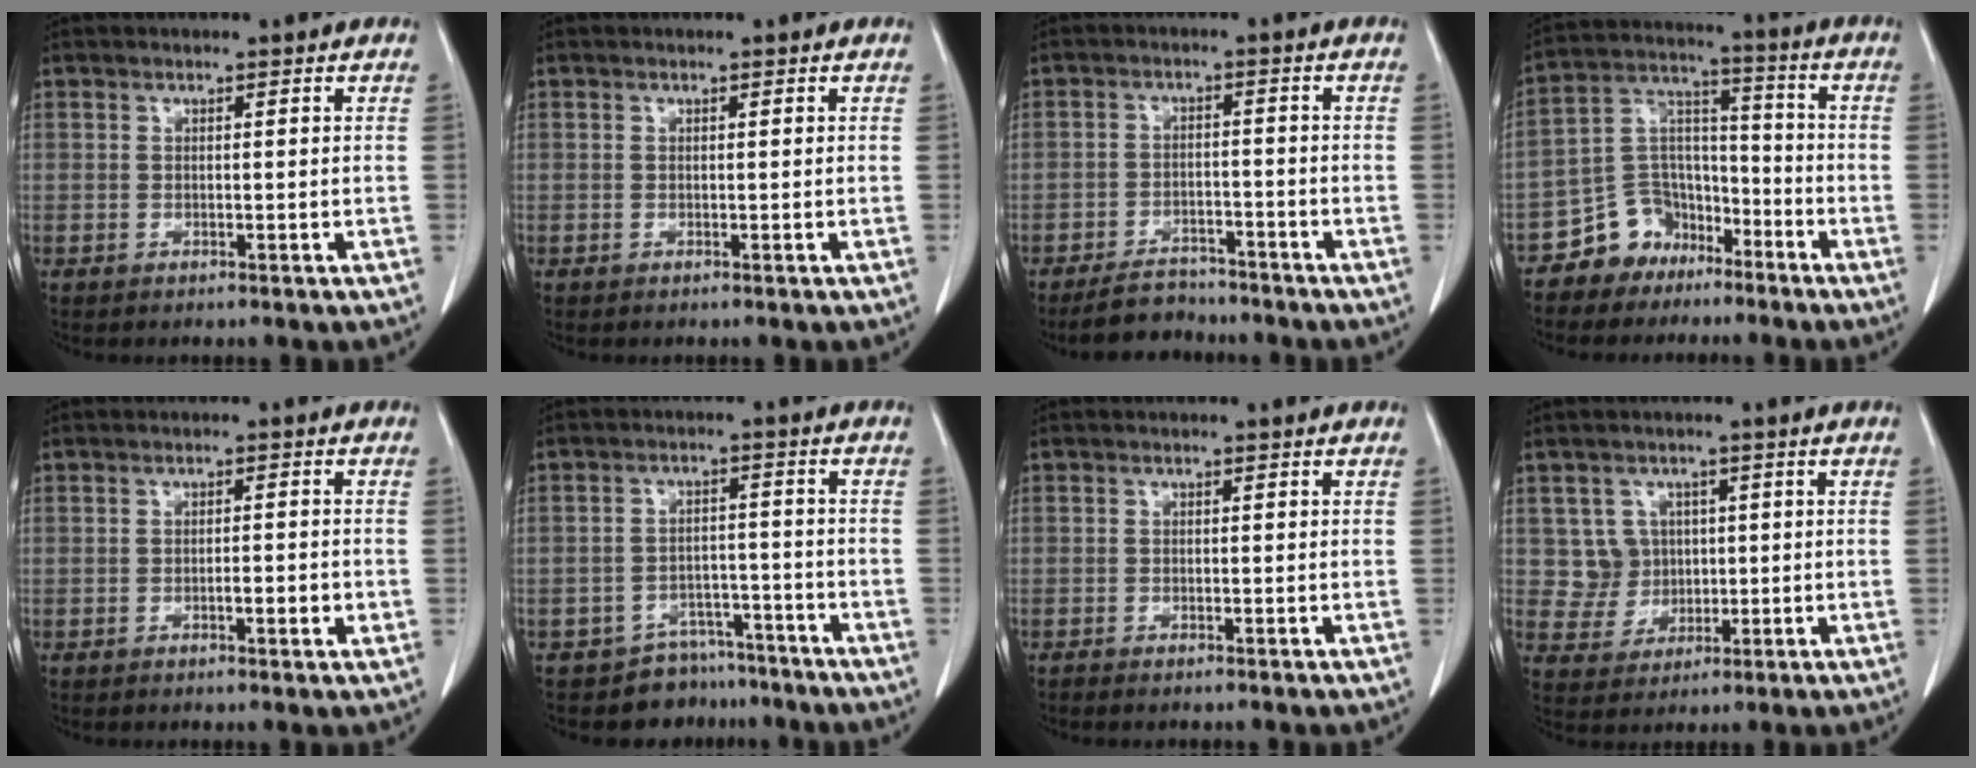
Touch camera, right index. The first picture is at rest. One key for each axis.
{"total": 0.0}
{"total": 5.7, "fx": -5.1, "fy": 2.4, "fz": 1.0, "tx": -0.019, "ty": -0.003, "tz": -0.086}
{"total": 9.0, "fx": -6.2, "fy": 6.3, "fz": 1.4, "tx": -0.025, "ty": 0.044, "tz": -0.110}
{"total": 2.6, "fx": -0.8, "fy": 0.5, "fz": 2.4, "tx": -0.038, "ty": 0.001, "tz": -0.010}
{"total": 6.4, "fx": -5.4, "fy": 3.5, "fz": -0.5, "tx": 0.020, "ty": 0.033, "tz": -0.081}
{"total": 0.8, "fx": -0.7, "fy": 0.1, "fz": 0.4, "tx": -0.012, "ty": -0.002, "tz": -0.013}
{"total": 4.5, "fx": 0.9, "fy": 4.4, "fz": 0.2, "tx": 0.004, "ty": 0.011, "tz": 0.022}